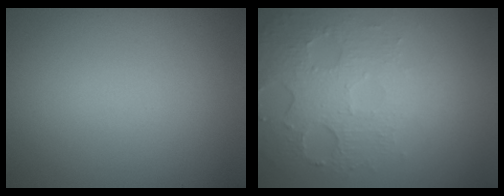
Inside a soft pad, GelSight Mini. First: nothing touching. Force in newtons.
{"total": 5.2, "press": 3.4, "slide": 3.9}